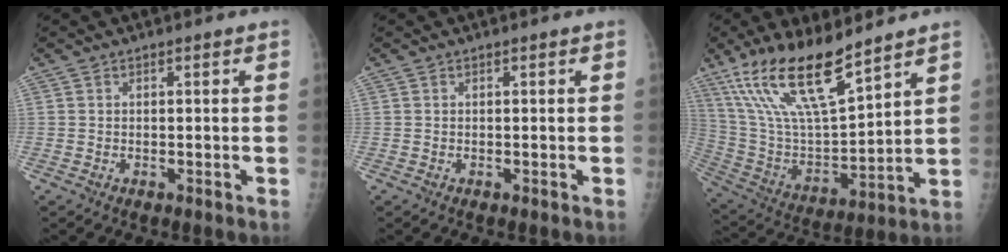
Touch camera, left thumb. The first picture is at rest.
{"total": 0.0}
{"total": 19.5, "force": [13.3, 5.1, 13.3], "torque": [-0.237, -0.061, 0.262]}